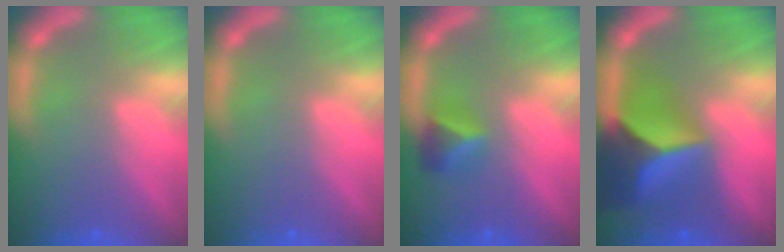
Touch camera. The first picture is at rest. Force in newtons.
{"total": 0.0}
{"total": 2.4}
{"total": 9.5}